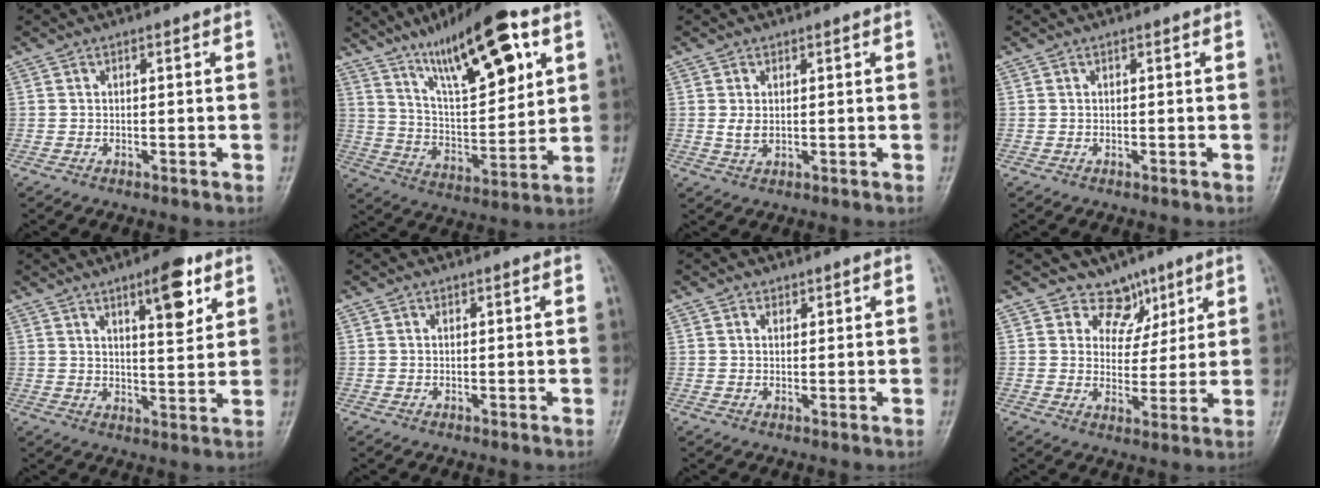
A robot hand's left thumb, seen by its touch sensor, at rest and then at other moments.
{"total": 21.0, "force": [10.7, 6.7, 16.8], "torque": [-0.235, -0.037, 0.184]}
{"total": 2.3, "force": [0.4, 1.5, 1.7], "torque": [-0.028, -0.004, 0.013]}
{"total": 0.0}
{"total": 8.9, "force": [4.9, 3.0, 6.8], "torque": [-0.083, -0.028, 0.072]}
{"total": 0.0}
{"total": 1.2, "force": [0.8, 0.9, 0.1], "torque": [0.011, -0.004, 0.009]}
{"total": 6.5, "force": [4.5, 4.8, 0.3], "torque": [0.033, -0.029, 0.073]}